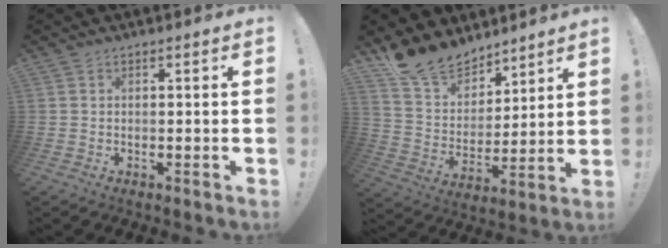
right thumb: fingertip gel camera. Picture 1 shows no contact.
{"total": 15.5, "force": [13.0, 7.8, 3.4], "torque": [-0.083, -0.097, 0.249]}